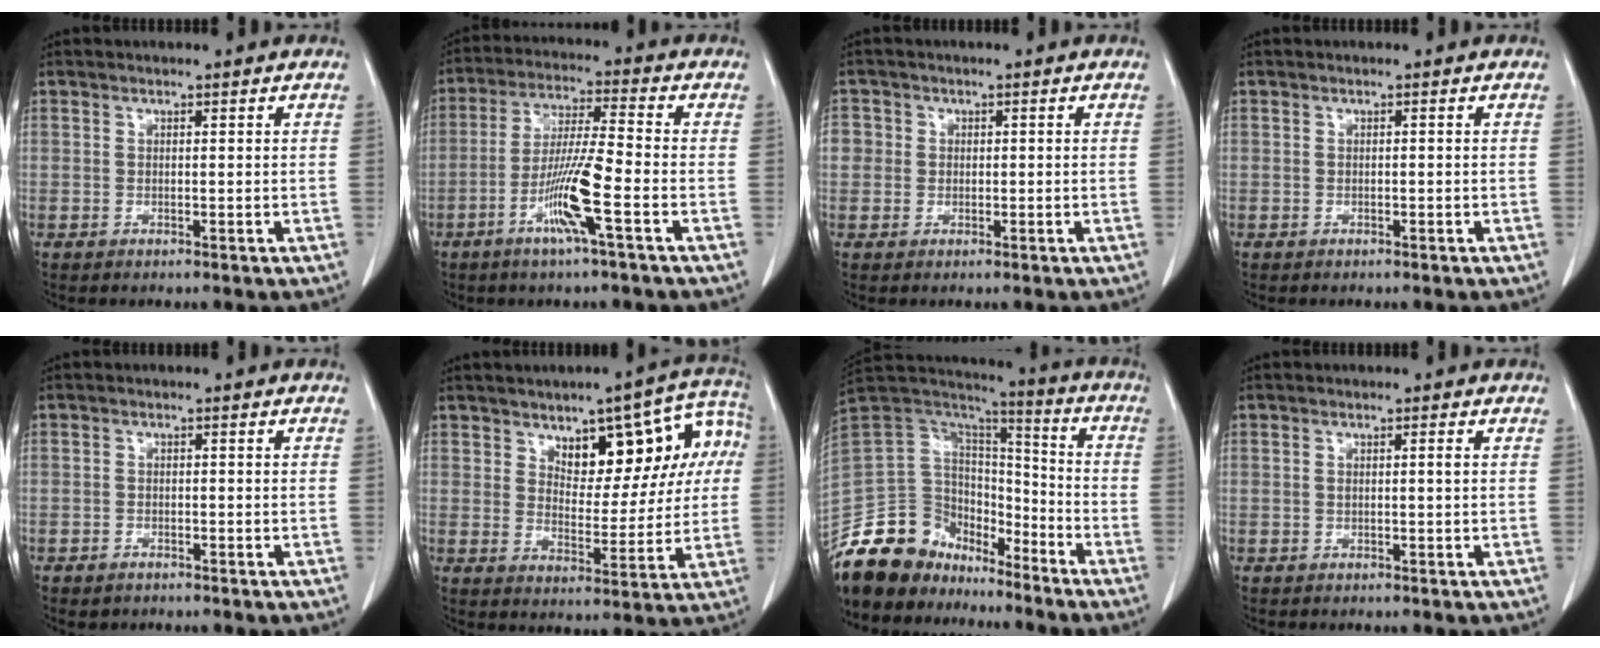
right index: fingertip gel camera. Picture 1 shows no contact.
{"total": 9.9, "force": [-4.0, -0.6, 9.0], "torque": [-0.177, -0.009, -0.082]}
{"total": 3.2, "force": [0.0, 3.1, 0.8], "torque": [-0.005, 0.011, -0.004]}
{"total": 0.0}
{"total": 1.4, "force": [-1.0, 0.8, 0.5], "torque": [-0.011, 0.001, -0.016]}
{"total": 13.0, "force": [4.5, 6.2, 10.5], "torque": [-0.125, 0.038, 0.067]}
{"total": 17.7, "force": [-14.6, 9.1, 4.3], "torque": [-0.084, 0.063, -0.259]}
{"total": 0.8, "force": [0.0, -0.1, 0.8], "torque": [-0.017, 0.000, 0.000]}